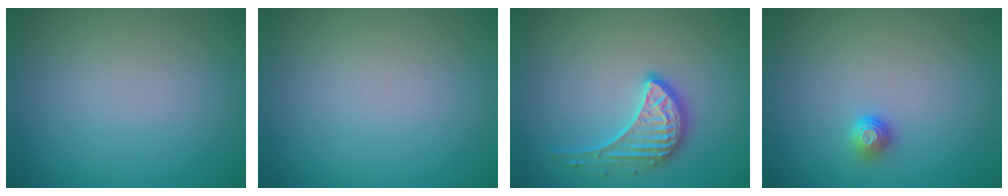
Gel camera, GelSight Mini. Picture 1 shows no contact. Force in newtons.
{"total": 0.0}
{"total": 3.5, "press": 3.0, "slide": 1.7}
{"total": 1.3, "press": 1.1, "slide": 0.7}